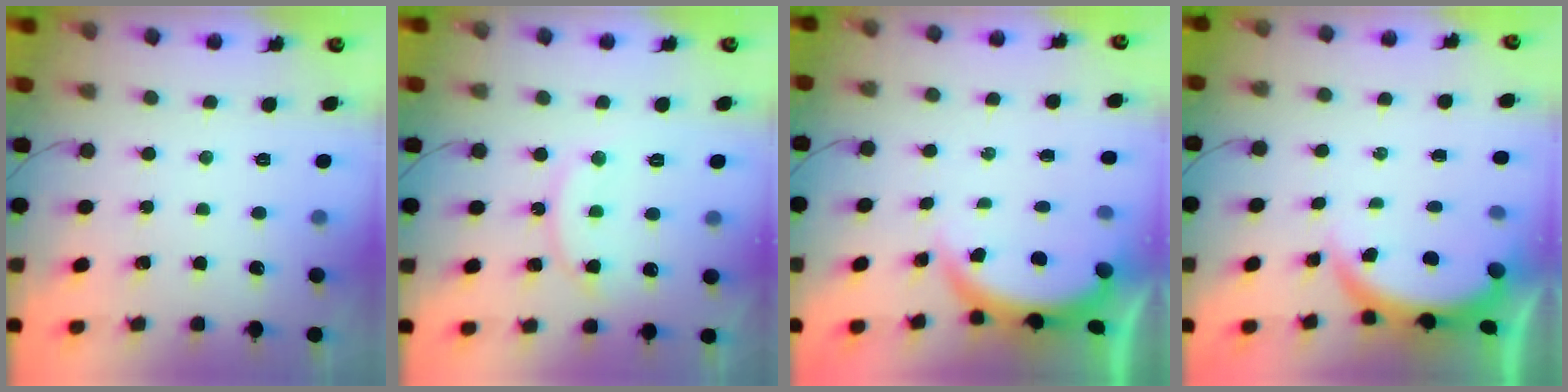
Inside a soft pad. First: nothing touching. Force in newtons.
{"total": 11.6, "press": 11.5, "slide": 0.8}
{"total": 3.8, "press": 3.8, "slide": 0.2}
{"total": 3.8, "press": 3.8, "slide": 0.1}